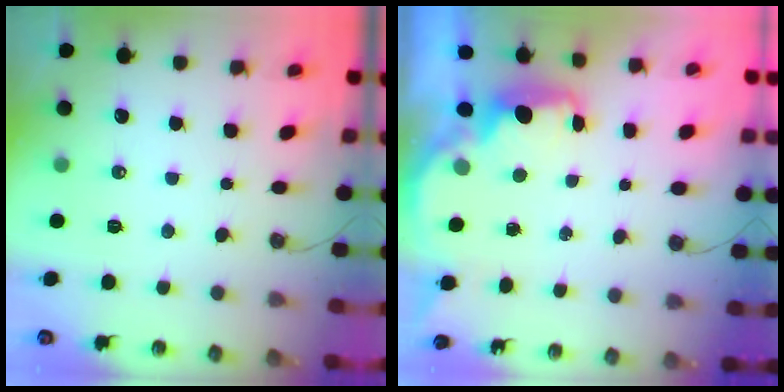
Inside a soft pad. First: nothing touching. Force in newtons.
{"total": 2.5, "press": 2.4, "slide": 0.8}